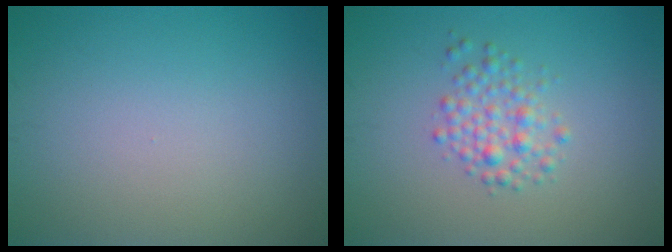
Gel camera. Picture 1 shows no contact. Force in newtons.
{"total": 2.4, "press": 2.4, "slide": 0.1}